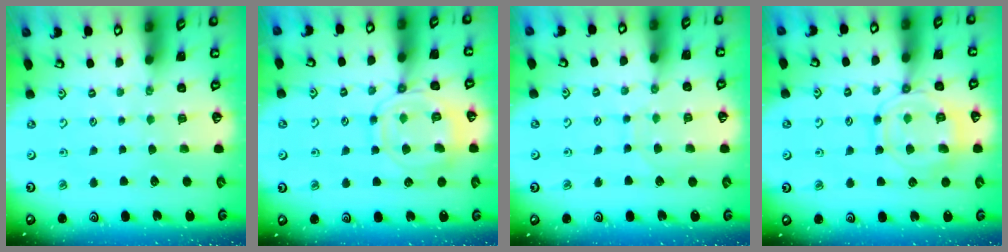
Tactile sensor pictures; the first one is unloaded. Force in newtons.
{"total": 12.4, "press": 12.3, "slide": 1.3}
{"total": 5.5, "press": 5.5, "slide": 0.6}
{"total": 12.8, "press": 12.7, "slide": 1.2}